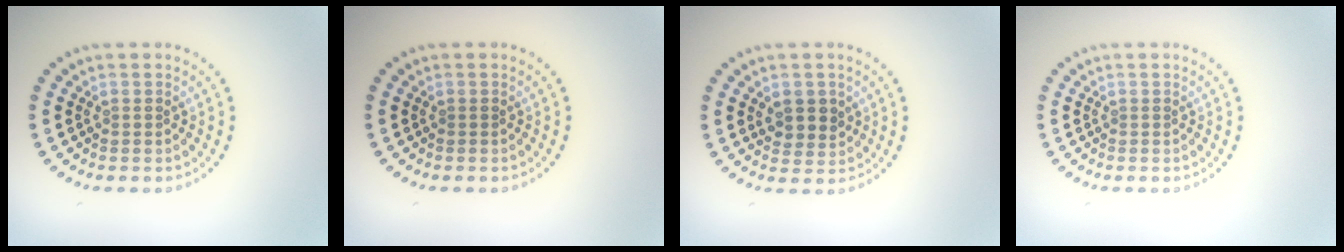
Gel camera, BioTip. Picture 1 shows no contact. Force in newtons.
{"total": 0.0}
{"total": 2.5, "press": 2.3, "slide": 0.8}
{"total": 0.0}